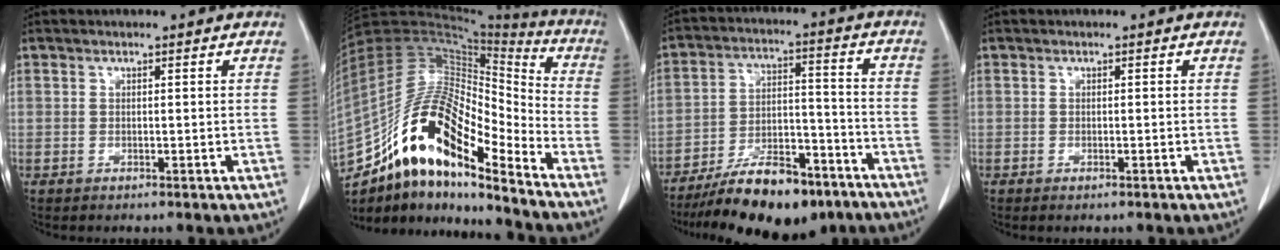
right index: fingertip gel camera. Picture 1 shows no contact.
{"total": 19.6, "force": [-13.1, 5.2, 13.7], "torque": [-0.262, 0.033, -0.231]}
{"total": 16.3, "force": [-12.2, 5.4, 9.4], "torque": [-0.149, 0.016, -0.200]}
{"total": 0.8, "force": [-0.5, 0.2, 0.6], "torque": [-0.009, -0.001, -0.006]}